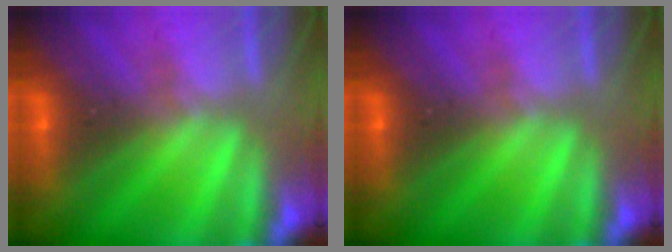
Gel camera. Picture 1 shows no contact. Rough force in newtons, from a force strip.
{"total": 0.0}